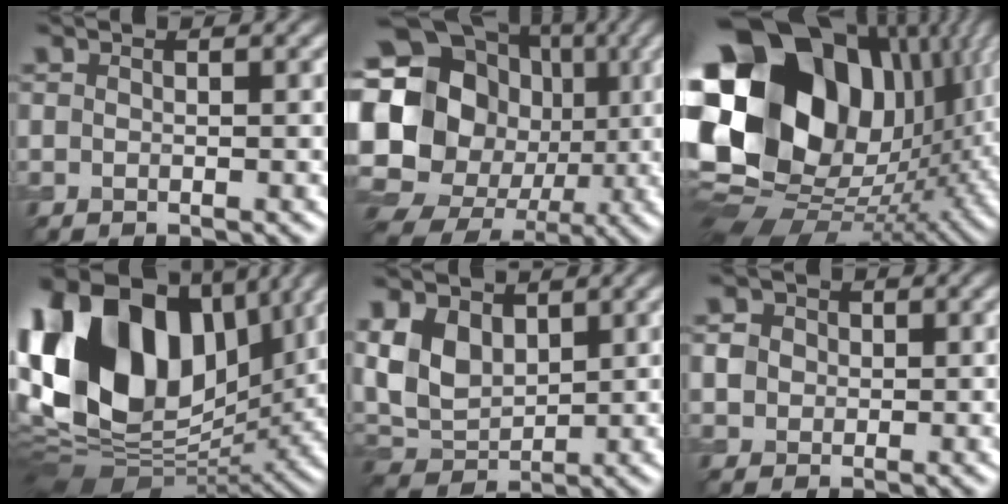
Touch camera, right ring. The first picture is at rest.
{"total": 21.7, "force": [-0.7, 19.5, 9.4], "torque": [-0.192, 0.010, -0.045]}
{"total": 23.0, "force": [4.6, 17.1, 14.6], "torque": [-0.297, -0.017, 0.081]}
{"total": 18.0, "force": [4.8, 12.1, 12.4], "torque": [-0.261, 0.024, 0.072]}
{"total": 6.2, "force": [2.1, 4.3, 4.0], "torque": [-0.095, -0.003, 0.038]}
{"total": 2.3, "force": [0.4, 2.1, 0.8], "torque": [-0.017, 0.000, 0.014]}